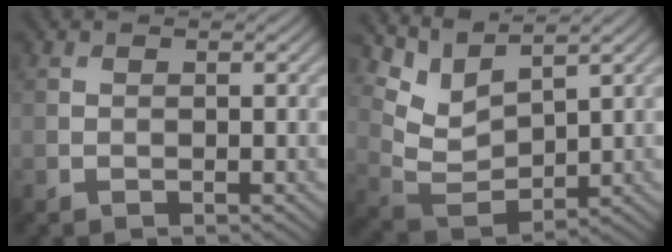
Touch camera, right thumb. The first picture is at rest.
{"total": 6.2, "force": [4.4, 2.4, 3.6], "torque": [-0.093, -0.009, 0.094]}